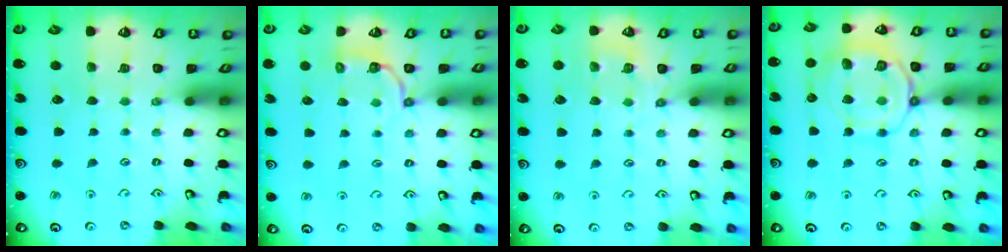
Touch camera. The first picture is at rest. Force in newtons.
{"total": 3.8, "press": 2.9, "slide": 2.5}
{"total": 4.4, "press": 4.2, "slide": 1.6}
{"total": 12.3, "press": 12.3, "slide": 1.4}